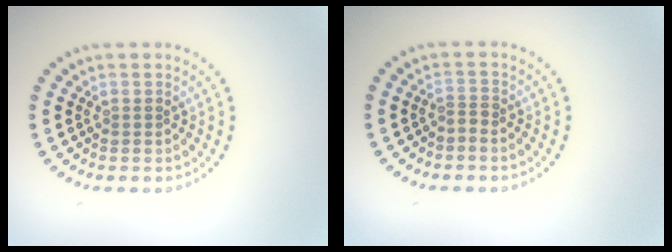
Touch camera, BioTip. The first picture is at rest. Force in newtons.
{"total": 0.9, "press": 0.4, "slide": 0.8}